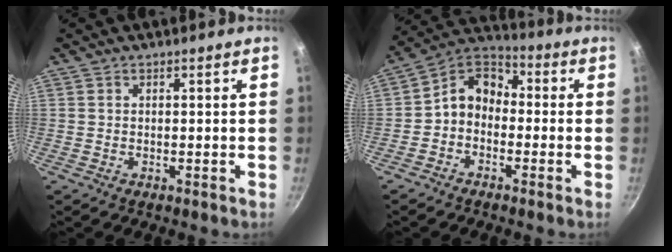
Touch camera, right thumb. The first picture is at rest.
{"total": 8.4, "force": [-1.6, 6.6, 5.0], "torque": [-0.064, 0.045, -0.055]}